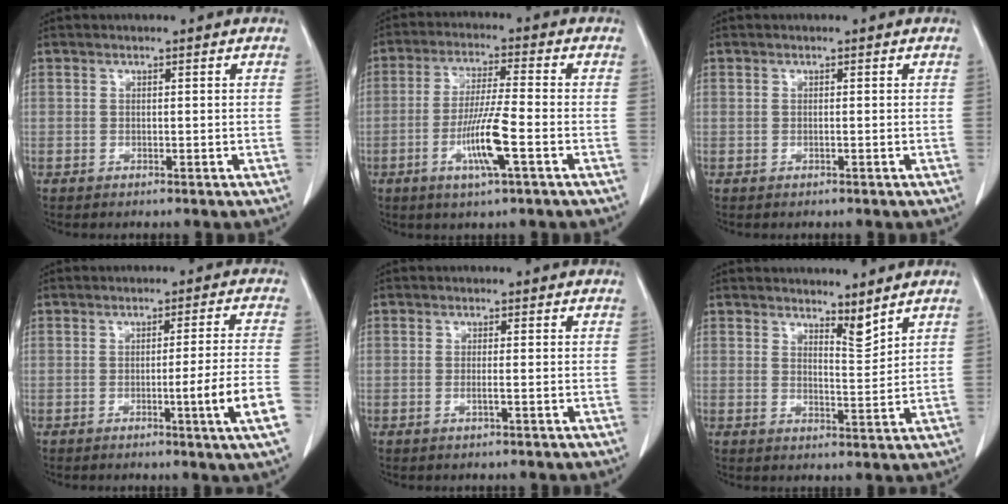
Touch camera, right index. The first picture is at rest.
{"total": 8.9, "force": [-3.1, 0.0, 8.4], "torque": [-0.160, -0.011, -0.060]}
{"total": 0.0}
{"total": 7.9, "force": [-2.7, -1.7, 7.2], "torque": [-0.094, -0.014, -0.041]}
{"total": 1.2, "force": [-0.3, -0.2, 1.1], "torque": [-0.023, -0.002, -0.007]}
{"total": 3.2, "force": [2.9, 0.3, 1.4], "torque": [-0.025, -0.016, 0.053]}